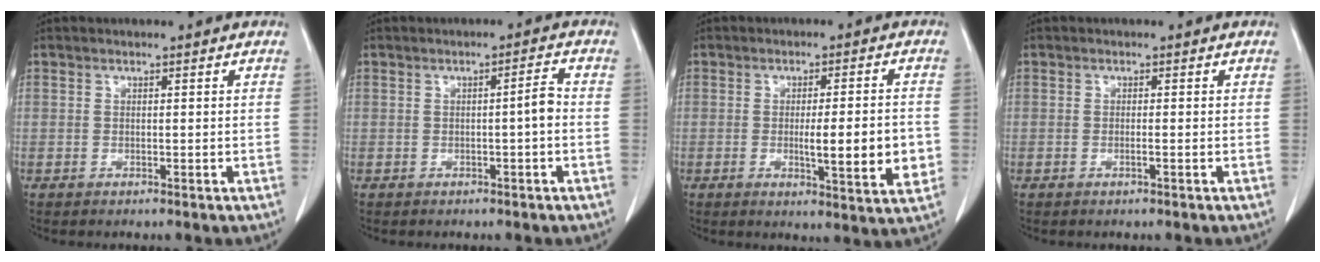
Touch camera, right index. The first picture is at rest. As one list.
[{"total": 2.3, "force": [-0.4, 0.0, 2.2], "torque": [-0.031, 0.002, -0.008]}, {"total": 9.3, "force": [-1.5, 1.0, 9.1], "torque": [-0.125, -0.011, -0.019]}, {"total": 0.6, "force": [-0.3, -0.1, 0.5], "torque": [-0.011, 0.001, -0.005]}]